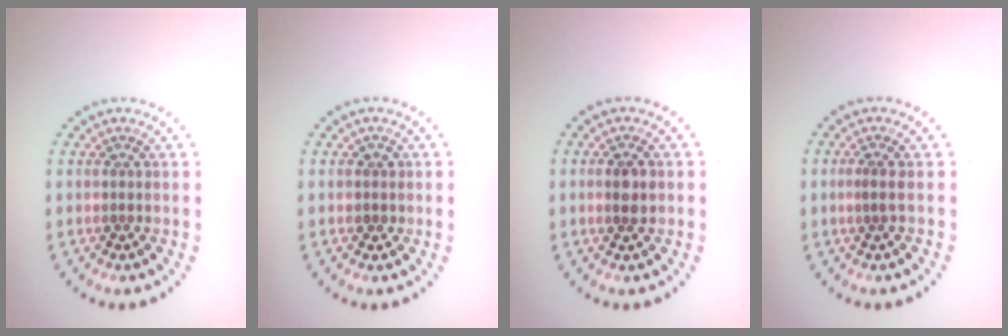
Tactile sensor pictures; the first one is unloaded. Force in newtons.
{"total": 1.1, "press": 1.0, "slide": 0.5}
{"total": 1.8, "press": 1.7, "slide": 0.7}
{"total": 0.8, "press": 0.4, "slide": 0.7}